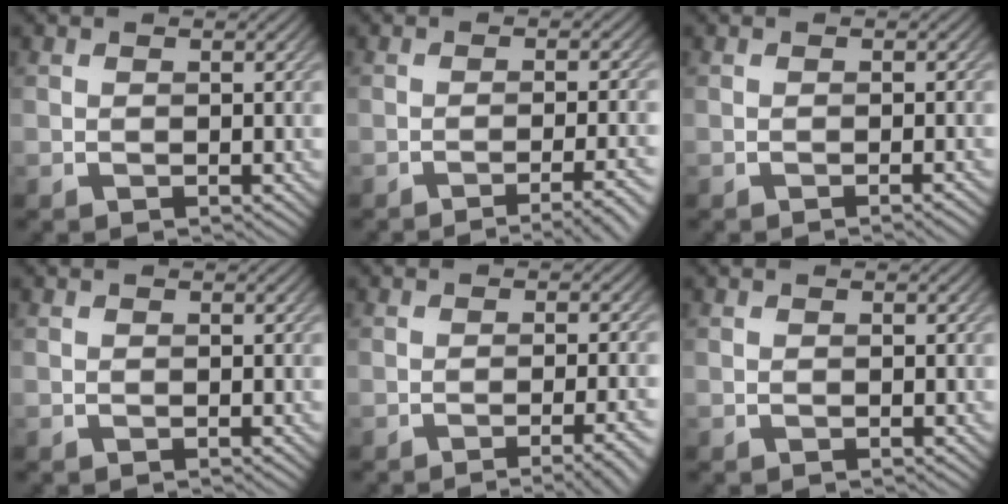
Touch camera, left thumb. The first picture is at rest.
{"total": 5.5, "force": [-3.2, 1.0, 4.4], "torque": [-0.058, 0.009, -0.048]}
{"total": 1.2, "force": [-0.6, 0.2, 1.0], "torque": [-0.008, 0.003, -0.014]}
{"total": 0.0}
{"total": 5.2, "force": [-2.7, 1.0, 4.4], "torque": [-0.053, 0.009, -0.040]}
{"total": 0.0}